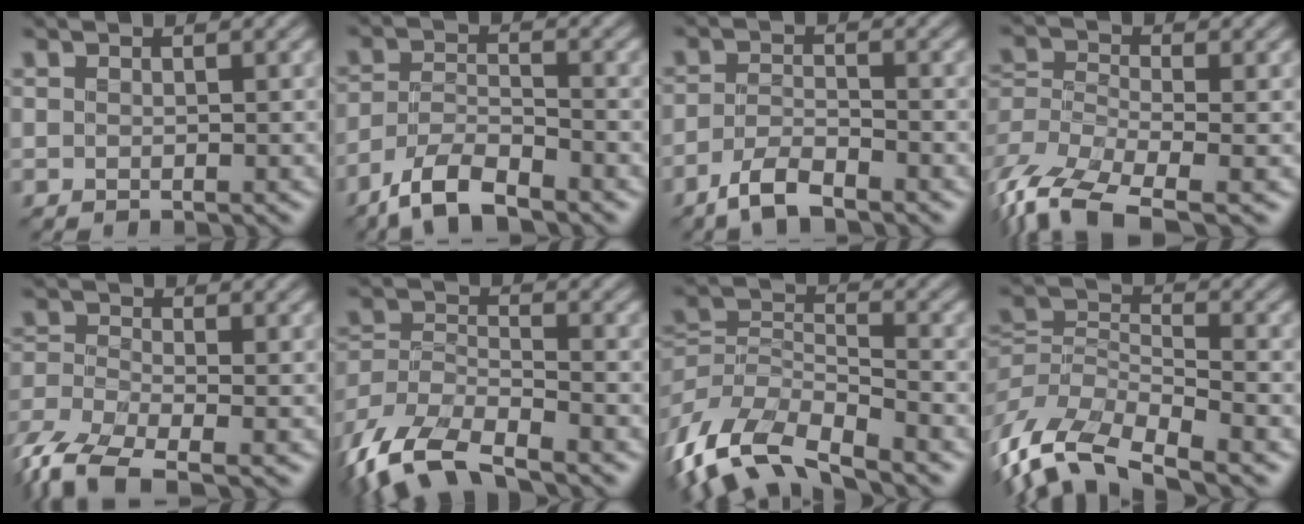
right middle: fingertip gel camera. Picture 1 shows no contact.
{"total": 5.3, "force": [-4.2, 1.5, 2.9], "torque": [-0.054, -0.005, -0.087]}
{"total": 3.5, "force": [-2.8, 0.9, 2.0], "torque": [-0.045, -0.003, -0.063]}
{"total": 8.0, "force": [-5.6, 2.9, 4.9], "torque": [-0.104, -0.010, -0.120]}
{"total": 6.2, "force": [-4.5, 2.1, 3.7], "torque": [-0.082, -0.013, -0.103]}
{"total": 10.6, "force": [-8.3, 3.8, 5.3], "torque": [-0.116, -0.026, -0.157]}
{"total": 9.7, "force": [-7.0, 3.7, 5.6], "torque": [-0.117, -0.010, -0.140]}
{"total": 8.4, "force": [-6.0, 3.0, 5.0], "torque": [-0.098, -0.009, -0.127]}